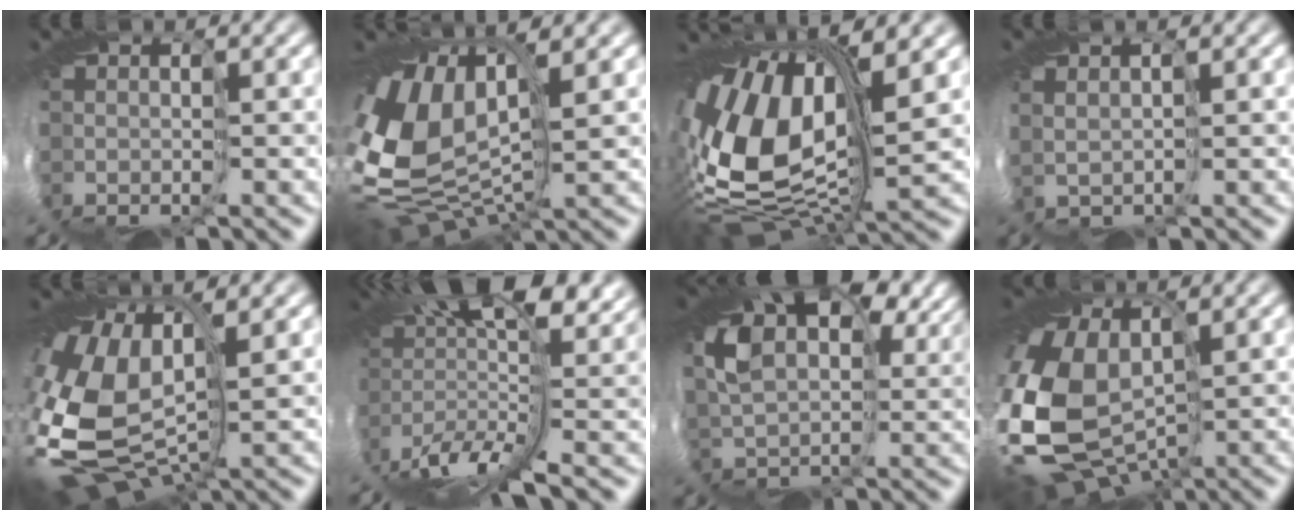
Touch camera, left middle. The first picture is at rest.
{"total": 10.2, "force": [1.3, 6.4, 7.8], "torque": [-0.211, 0.001, 0.015]}
{"total": 13.1, "force": [2.4, 7.1, 10.7], "torque": [-0.260, 0.030, 0.021]}
{"total": 1.1, "force": [1.1, -0.3, -0.1], "torque": [-0.003, 0.020, 0.017]}
{"total": 13.5, "force": [-1.2, 8.6, 10.3], "torque": [-0.257, -0.032, -0.001]}
{"total": 10.0, "force": [1.1, 3.6, 9.3], "torque": [-0.192, -0.005, 0.020]}
{"total": 11.2, "force": [5.9, 6.0, 7.4], "torque": [-0.155, 0.027, 0.107]}
{"total": 10.9, "force": [-1.1, 7.9, 7.4], "torque": [-0.227, -0.014, -0.016]}